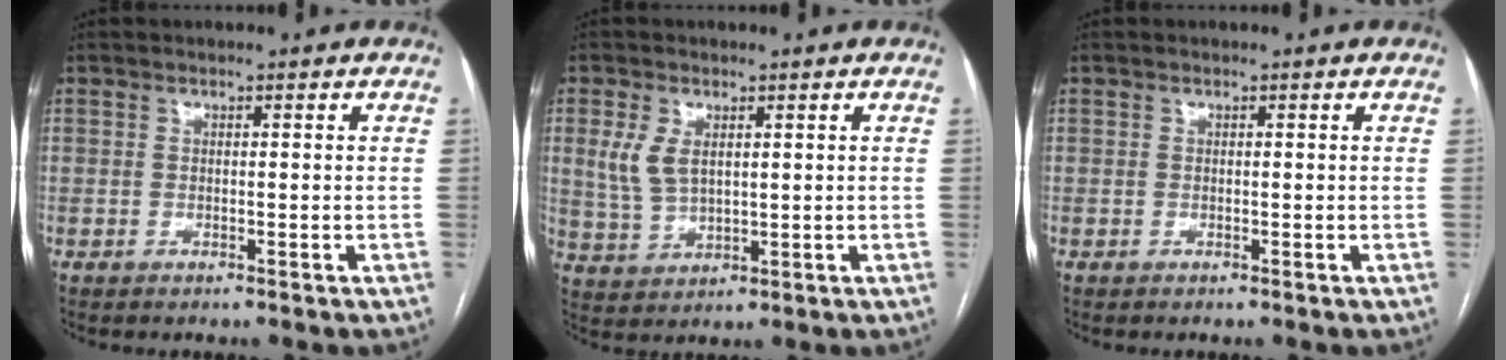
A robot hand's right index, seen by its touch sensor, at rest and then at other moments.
{"total": 5.6, "force": [1.6, 3.3, 4.2], "torque": [-0.099, 0.008, 0.040]}
{"total": 0.0}